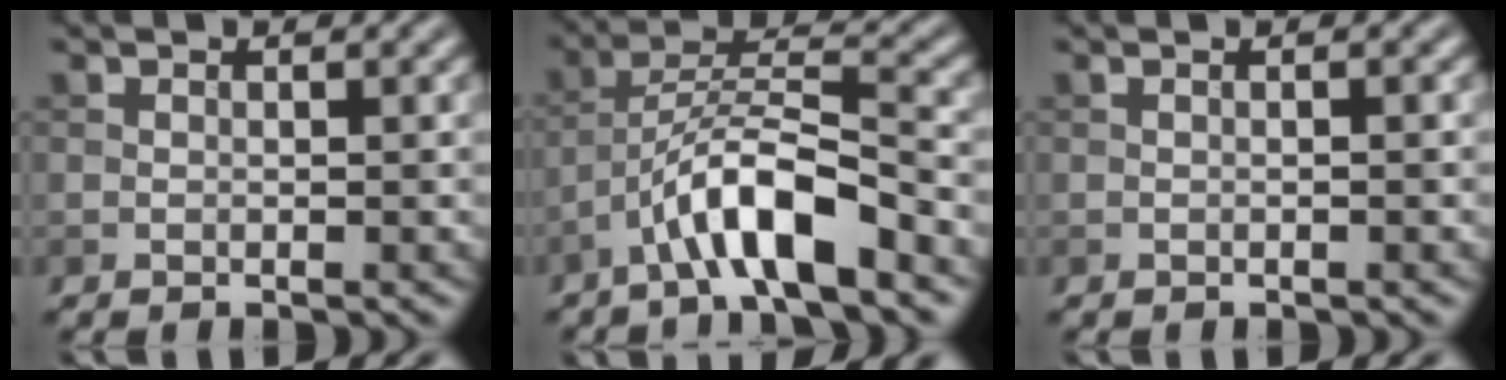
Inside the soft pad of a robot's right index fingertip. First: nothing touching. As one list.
[{"total": 7.1, "force": [-4.1, 1.6, 5.6], "torque": [-0.098, 0.018, -0.073]}, {"total": 0.9, "force": [0.1, 0.2, 0.8], "torque": [-0.012, -0.001, -0.006]}]